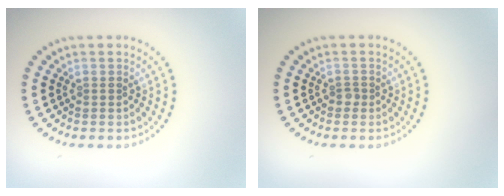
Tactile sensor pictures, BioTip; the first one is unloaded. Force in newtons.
{"total": 0.8, "press": 0.6, "slide": 0.5}